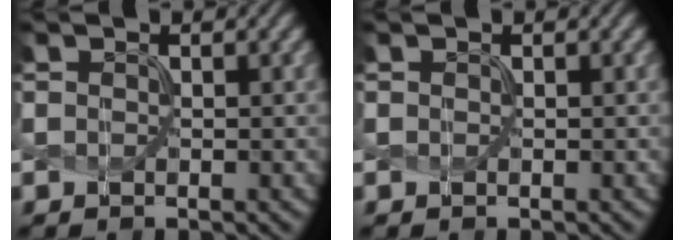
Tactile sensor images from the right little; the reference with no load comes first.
{"total": 0.0}